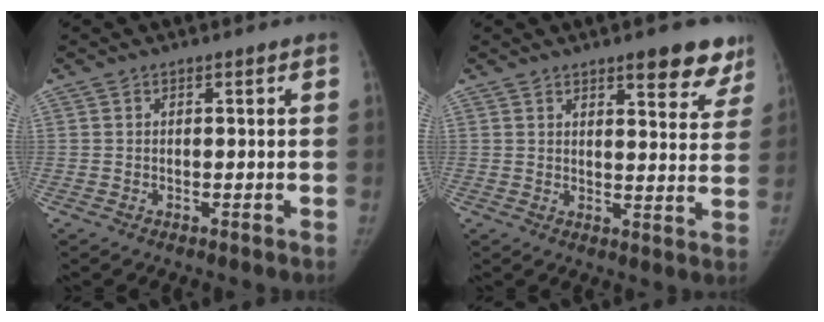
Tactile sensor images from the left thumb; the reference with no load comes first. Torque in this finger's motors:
{"motor_torque": [0.96, 0.25, 0.69, -0.75, 0.14]}